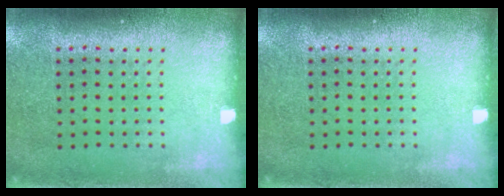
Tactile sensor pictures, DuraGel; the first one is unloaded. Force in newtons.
{"total": 0.0}